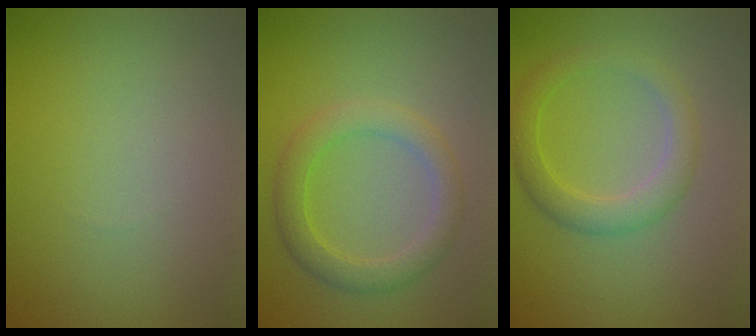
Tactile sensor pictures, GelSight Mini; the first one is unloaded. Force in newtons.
{"total": 3.4, "press": 3.4, "slide": 0.0}
{"total": 3.2, "press": 3.2, "slide": 0.2}